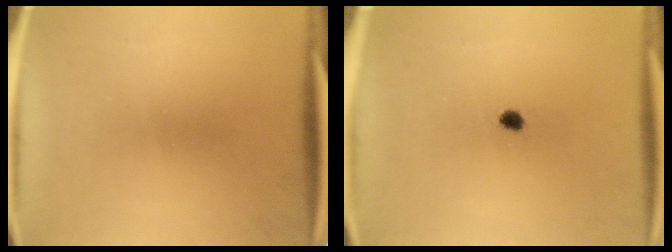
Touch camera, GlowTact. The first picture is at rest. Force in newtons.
{"total": 1.8}